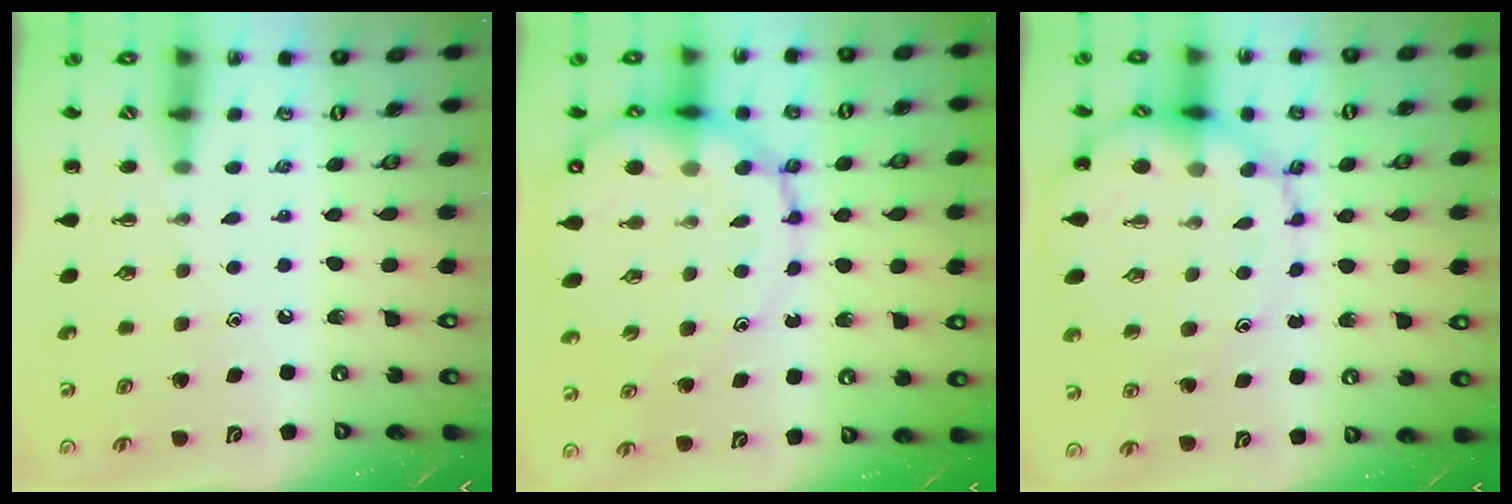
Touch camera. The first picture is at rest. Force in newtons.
{"total": 17.9, "press": 17.4, "slide": 4.4}
{"total": 11.1, "press": 10.9, "slide": 2.1}